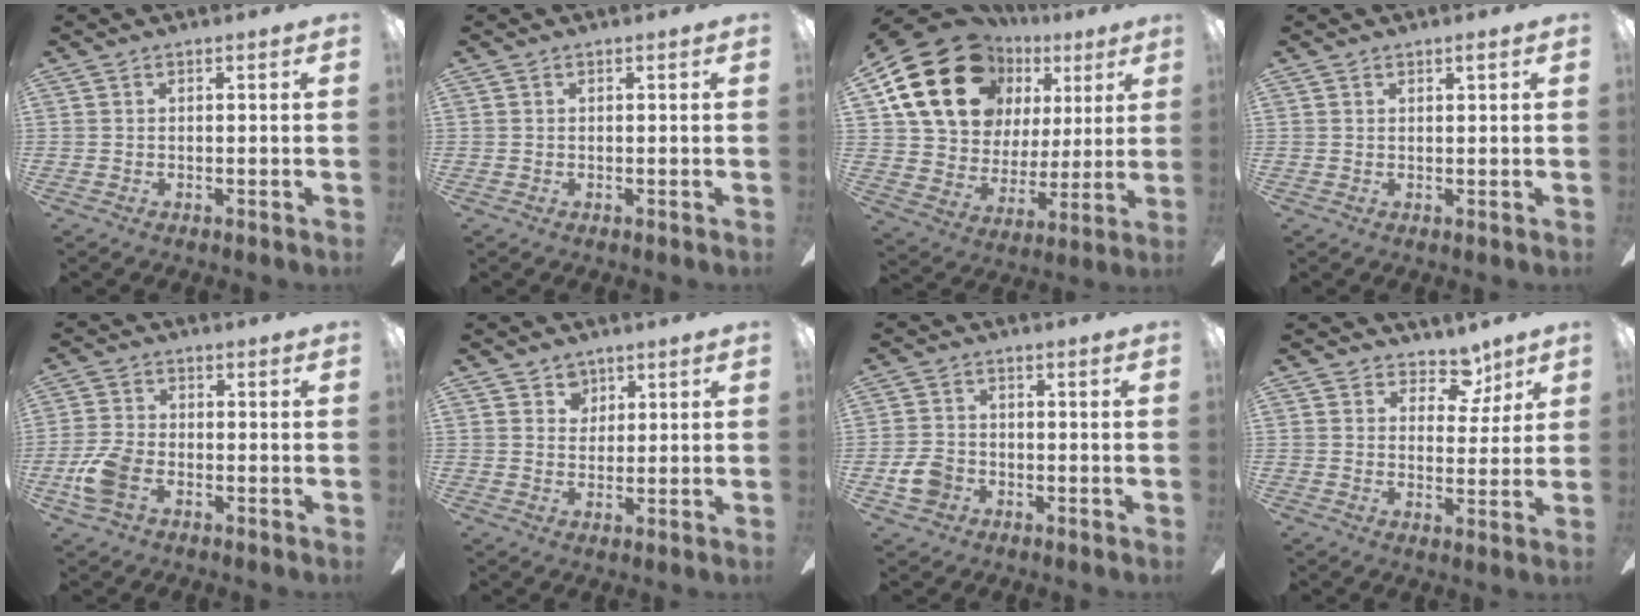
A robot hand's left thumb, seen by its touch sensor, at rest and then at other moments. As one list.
[{"total": 0.0}, {"total": 23.1, "force": [11.2, 16.8, 11.1], "torque": [-0.211, -0.042, 0.221]}, {"total": 1.1, "force": [1.0, 0.4, 0.2], "torque": [-0.006, 0.000, 0.020]}, {"total": 7.9, "force": [-2.9, 5.1, 5.4], "torque": [-0.115, 0.012, -0.051]}, {"total": 4.1, "force": [2.7, 3.1, 0.5], "torque": [0.002, -0.005, 0.045]}, {"total": 5.9, "force": [-2.2, 4.7, 2.9], "torque": [-0.058, 0.011, -0.042]}, {"total": 7.3, "force": [5.3, 4.5, 2.3], "torque": [-0.027, -0.030, 0.094]}]